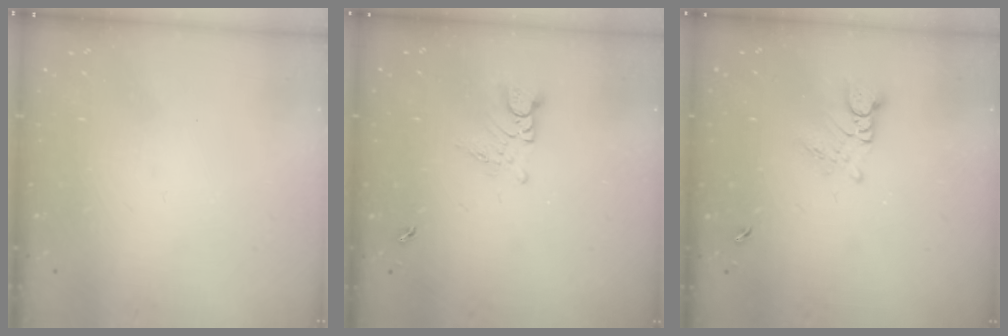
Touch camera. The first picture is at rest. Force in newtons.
{"total": 3.3, "press": 3.2, "slide": 0.4}
{"total": 3.0, "press": 2.9, "slide": 0.3}